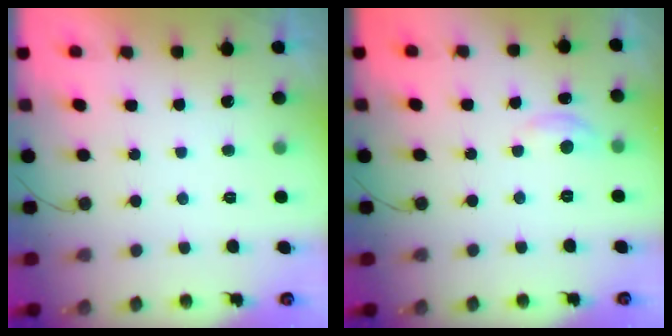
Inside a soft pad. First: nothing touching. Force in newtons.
{"total": 4.1, "press": 4.0, "slide": 0.6}